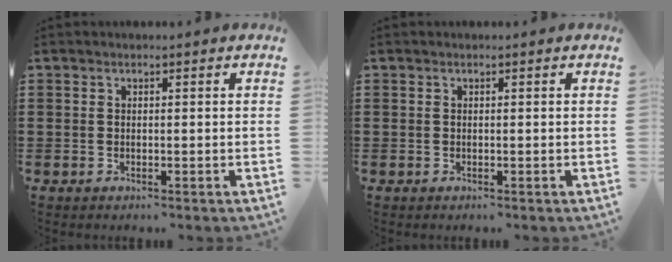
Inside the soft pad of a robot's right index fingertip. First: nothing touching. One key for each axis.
{"total": 0.0}